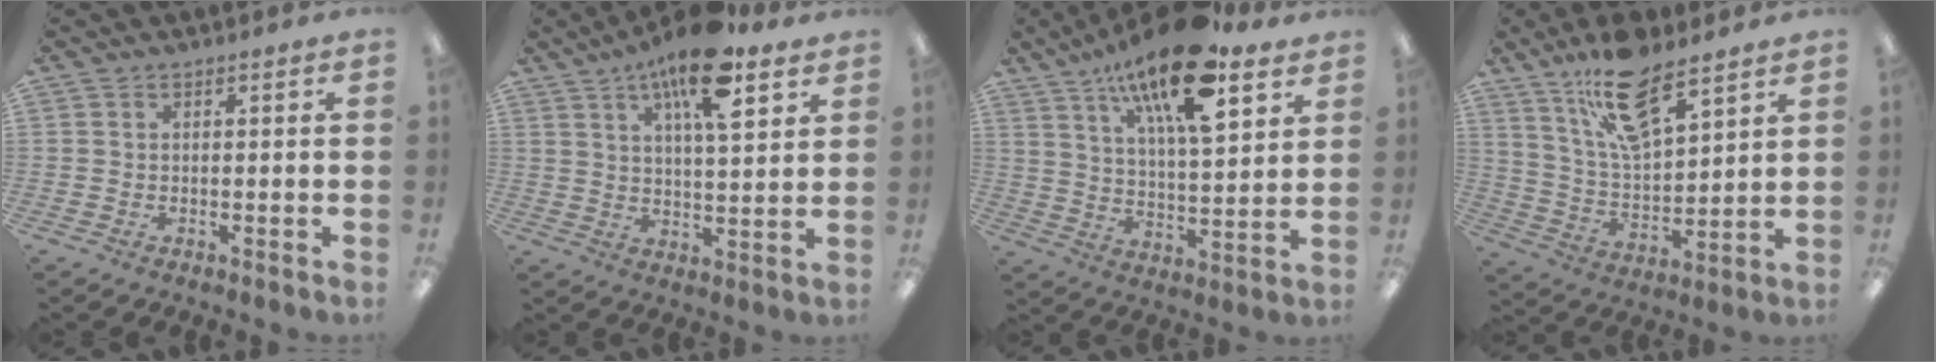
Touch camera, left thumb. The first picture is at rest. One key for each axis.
{"total": 15.4, "fx": 9.1, "fy": 5.5, "fz": 11.1, "tx": -0.166, "ty": -0.039, "tz": 0.147}
{"total": 20.5, "fx": 13.0, "fy": 6.9, "fz": 14.2, "tx": -0.233, "ty": -0.067, "tz": 0.212}
{"total": 16.4, "fx": 11.4, "fy": 6.1, "fz": 10.1, "tx": -0.183, "ty": -0.048, "tz": 0.198}